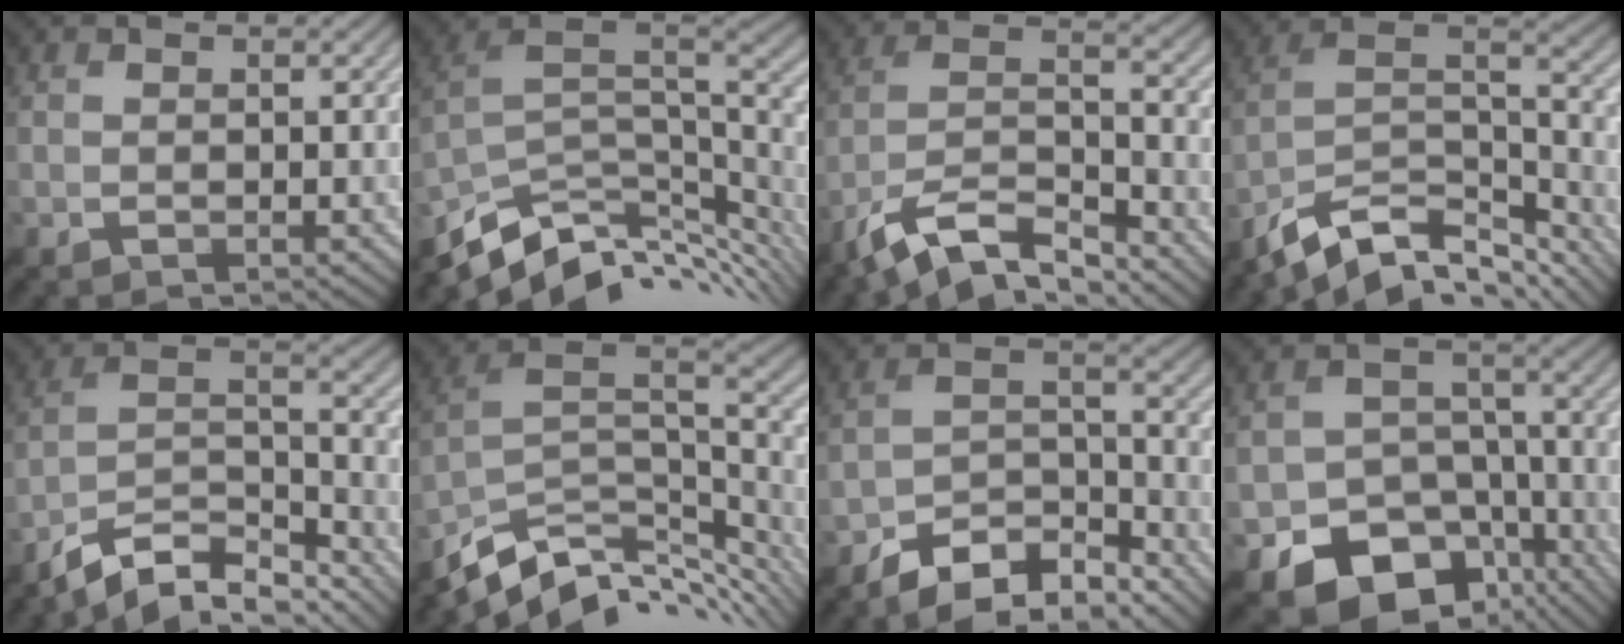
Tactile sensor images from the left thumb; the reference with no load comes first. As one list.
[{"total": 12.1, "force": [-6.0, 5.6, 8.9], "torque": [-0.199, -0.021, -0.096]}, {"total": 11.3, "force": [-8.7, 3.2, 6.5], "torque": [-0.125, 0.002, -0.174]}, {"total": 13.2, "force": [-9.6, 5.5, 7.2], "torque": [-0.168, -0.008, -0.163]}, {"total": 11.6, "force": [-9.3, 3.2, 6.2], "torque": [-0.120, 0.002, -0.174]}, {"total": 12.7, "force": [-7.4, 5.8, 8.5], "torque": [-0.195, -0.010, -0.123]}, {"total": 10.0, "force": [-8.1, 3.5, 4.6], "torque": [-0.069, 0.005, -0.155]}, {"total": 14.4, "force": [-8.7, 9.7, 6.0], "torque": [-0.116, -0.033, -0.129]}]